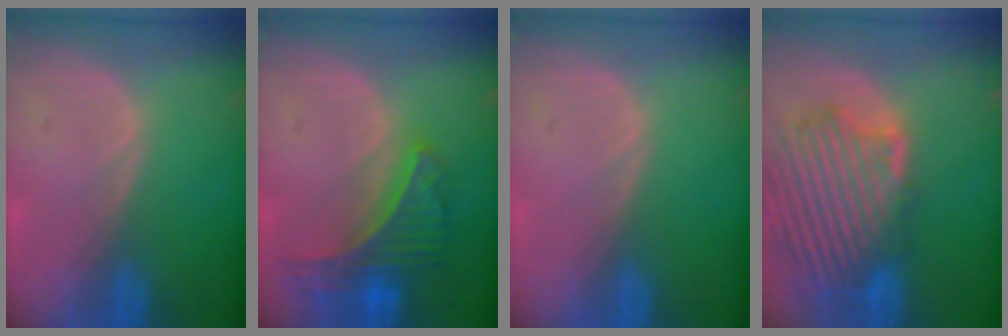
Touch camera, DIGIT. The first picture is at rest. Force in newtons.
{"total": 7.8, "press": 6.9, "slide": 3.6}
{"total": 0.0}
{"total": 12.9, "press": 11.5, "slide": 6.0}